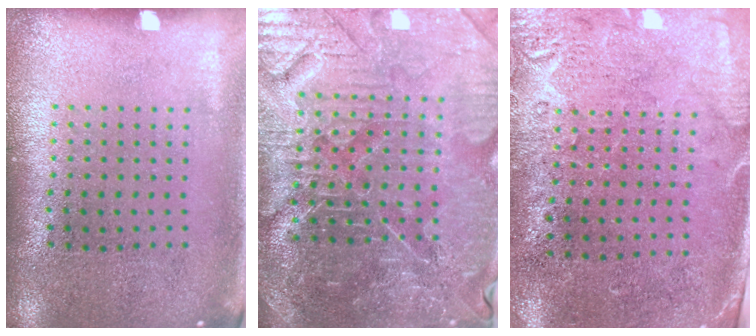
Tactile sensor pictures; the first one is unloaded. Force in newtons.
{"total": 5.5, "press": 5.2, "slide": 1.9}
{"total": 2.7, "press": 2.3, "slide": 1.4}